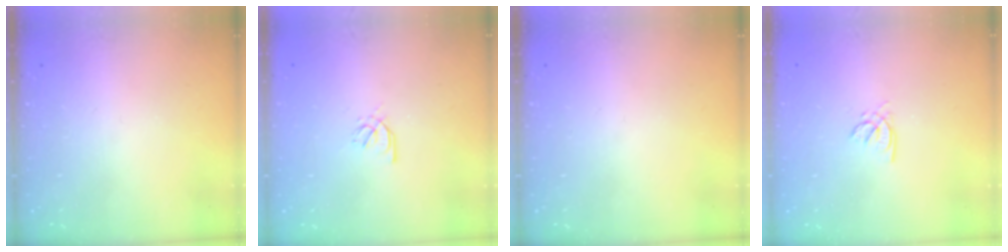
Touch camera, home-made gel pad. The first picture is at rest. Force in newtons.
{"total": 2.1, "press": 2.0, "slide": 0.7}
{"total": 0.0}
{"total": 1.4, "press": 1.4, "slide": 0.2}